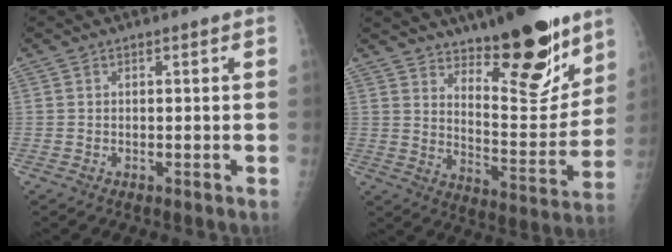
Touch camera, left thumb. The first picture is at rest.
{"total": 19.1, "force": [12.7, 6.8, 12.5], "torque": [-0.128, -0.101, 0.198]}